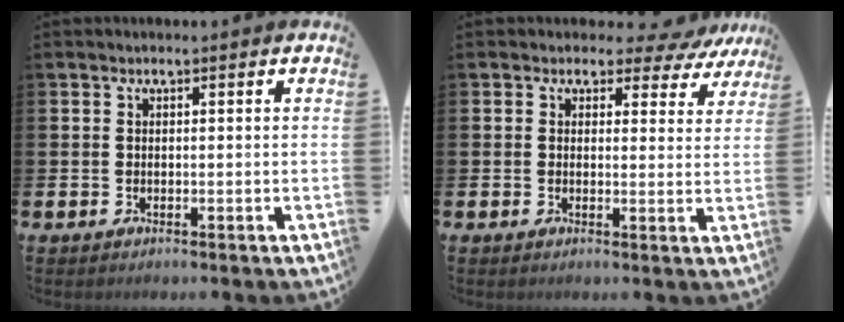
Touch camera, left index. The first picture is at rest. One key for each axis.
{"total": 2.8, "fx": 2.2, "fy": 1.7, "fz": 0.6, "tx": -0.015, "ty": -0.013, "tz": 0.031}